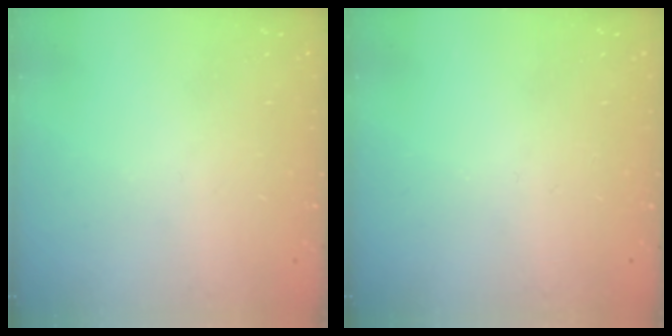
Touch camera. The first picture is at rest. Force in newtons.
{"total": 0.0}